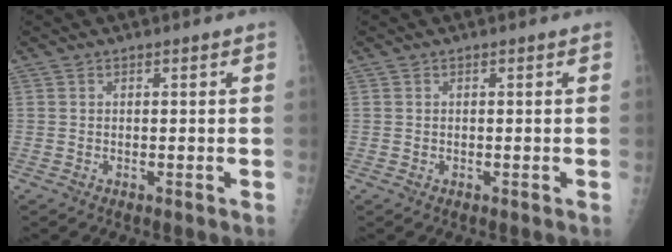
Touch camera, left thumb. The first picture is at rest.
{"total": 0.0}